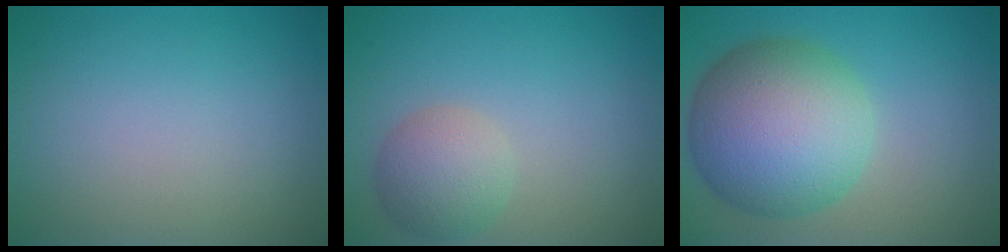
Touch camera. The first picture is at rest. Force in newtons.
{"total": 3.5, "press": 3.5, "slide": 0.2}
{"total": 10.9, "press": 10.9, "slide": 0.2}